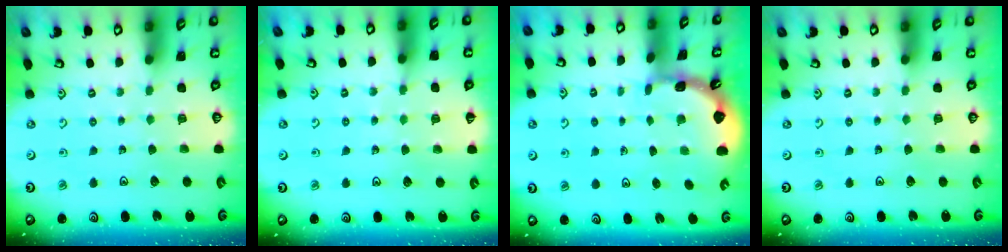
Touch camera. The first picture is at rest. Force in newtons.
{"total": 5.8, "press": 5.7, "slide": 0.8}
{"total": 1.8, "press": 1.8, "slide": 0.2}
{"total": 0.0}